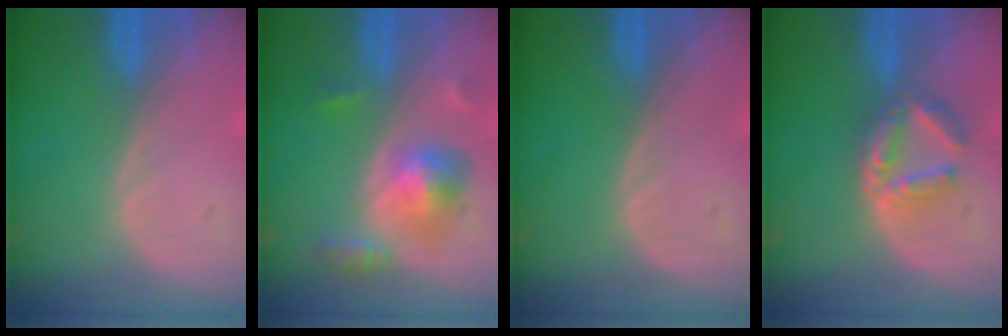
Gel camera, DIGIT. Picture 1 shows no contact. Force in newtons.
{"total": 6.3, "press": 5.7, "slide": 2.6}
{"total": 0.0}
{"total": 5.5, "press": 5.4, "slide": 1.1}